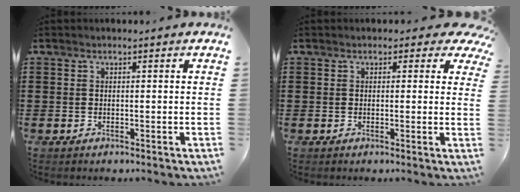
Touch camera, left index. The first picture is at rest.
{"total": 1.8, "force": [1.0, 1.1, 1.1], "torque": [-0.009, 0.002, 0.014]}